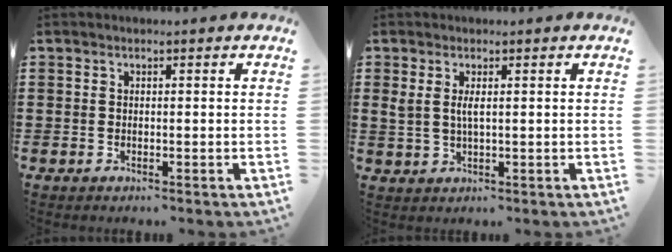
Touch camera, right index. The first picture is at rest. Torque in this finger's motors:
{"motor_torque": [0.06, 0.38, 0.05, 0.00]}